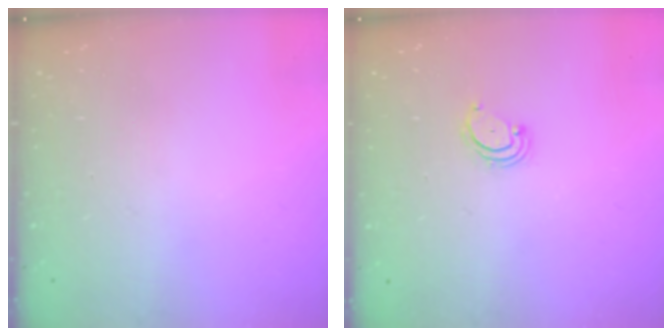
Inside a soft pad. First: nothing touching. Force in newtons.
{"total": 2.9, "press": 2.9, "slide": 0.3}